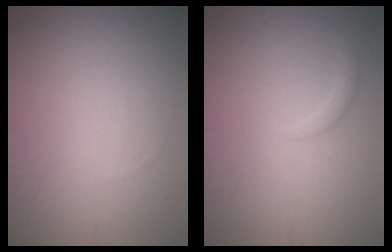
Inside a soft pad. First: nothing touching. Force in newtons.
{"total": 0.8, "press": 0.8, "slide": 0.0}